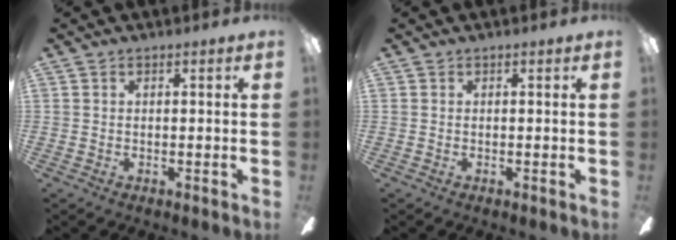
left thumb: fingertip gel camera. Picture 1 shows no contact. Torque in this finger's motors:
{"motor_torque": [0.00, 0.00, 0.01, -0.01, 0.00]}